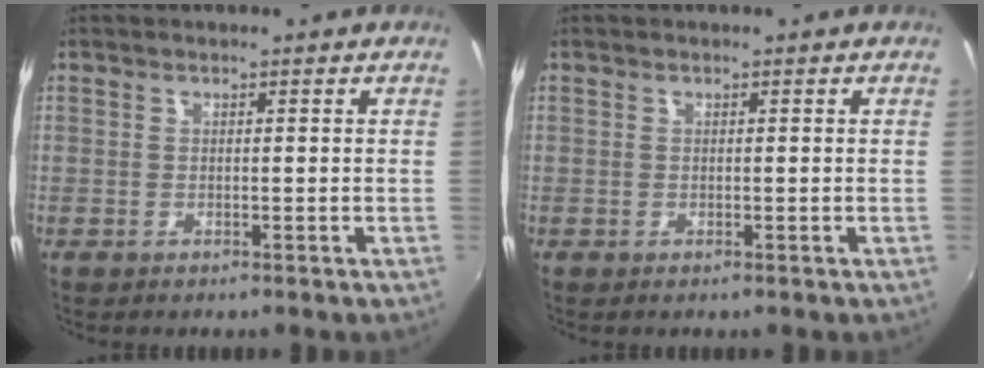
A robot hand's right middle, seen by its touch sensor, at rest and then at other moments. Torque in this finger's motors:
{"motor_torque": [0.14, -0.18, 0.14, 0.00]}